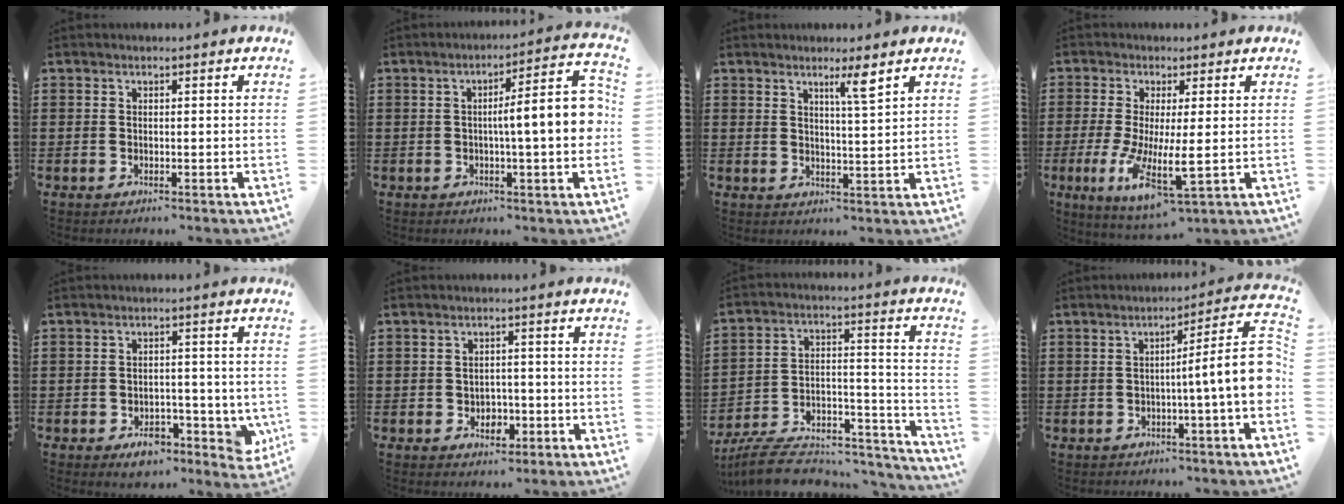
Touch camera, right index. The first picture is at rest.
{"total": 9.4, "force": [-0.1, 1.5, 9.3], "torque": [-0.140, -0.008, -0.009]}
{"total": 4.0, "force": [2.7, 0.0, 3.0], "torque": [-0.049, -0.007, 0.040]}
{"total": 7.4, "force": [-1.0, 1.2, 7.3], "torque": [-0.142, -0.025, -0.017]}
{"total": 5.6, "force": [-2.0, 4.1, 3.2], "torque": [-0.042, 0.010, -0.033]}
{"total": 2.6, "force": [-1.0, 2.0, 1.4], "torque": [-0.023, 0.000, -0.023]}
{"total": 10.2, "force": [-8.7, 3.1, 4.2], "torque": [-0.066, 0.024, -0.164]}
{"total": 10.2, "force": [-1.1, 0.9, 10.1], "torque": [-0.155, -0.016, -0.024]}